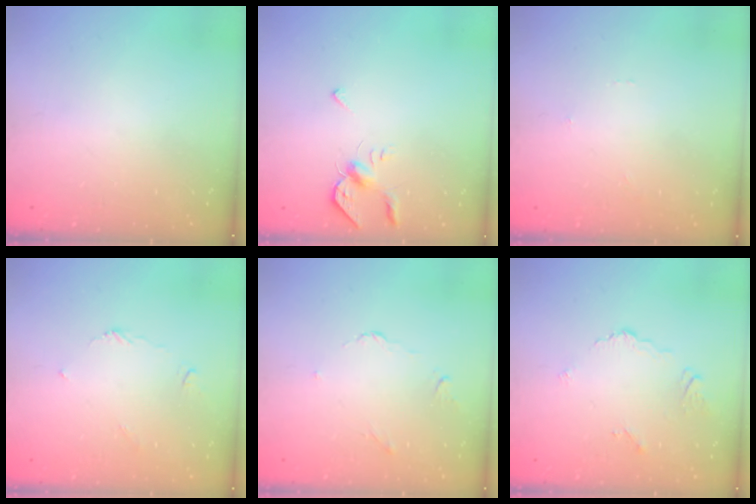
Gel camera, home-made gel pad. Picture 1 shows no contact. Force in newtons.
{"total": 4.4, "press": 4.3, "slide": 0.9}
{"total": 0.0}
{"total": 2.7, "press": 2.7, "slide": 0.3}
{"total": 2.6, "press": 2.5, "slide": 0.6}
{"total": 3.6, "press": 3.5, "slide": 0.6}